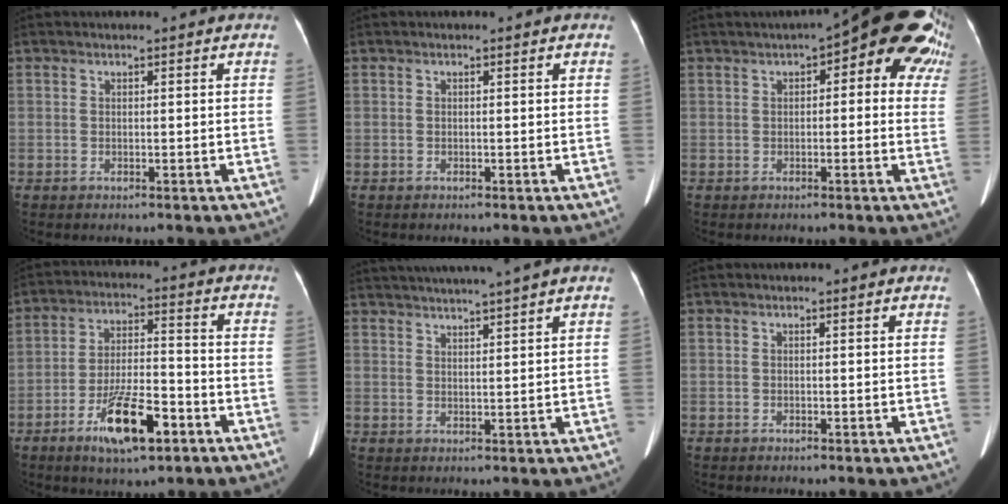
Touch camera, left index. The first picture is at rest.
{"total": 0.0}
{"total": 13.8, "force": [6.5, 4.5, 11.3], "torque": [-0.119, 0.041, 0.067]}
{"total": 11.2, "force": [-6.1, 2.9, 8.9], "torque": [-0.169, -0.004, -0.103]}
{"total": 9.5, "force": [8.4, -1.4, 4.3], "torque": [-0.070, 0.018, 0.118]}
{"total": 0.0}